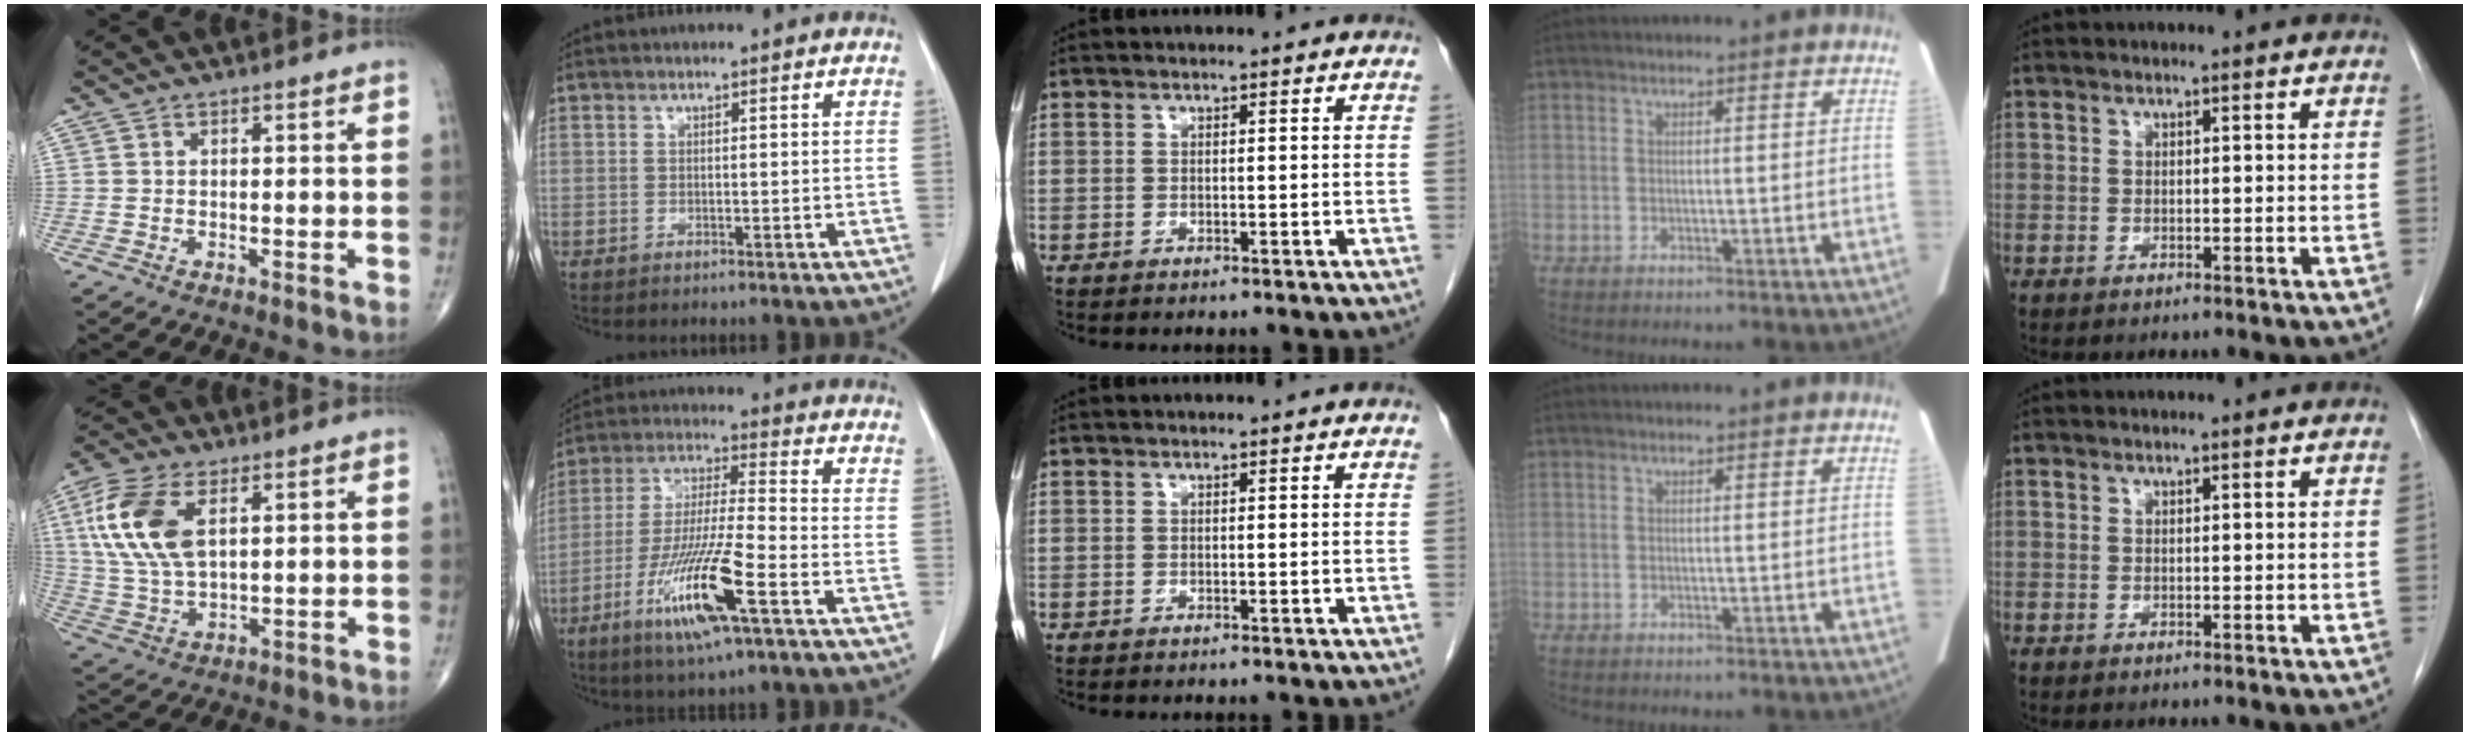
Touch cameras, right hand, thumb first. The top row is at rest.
{"thumb": {"total": 14.6, "force": [4.7, 7.6, 11.6], "torque": [-0.251, -0.005, 0.096]}, "index": {"total": 14.5, "force": [-6.7, 0.7, 12.8], "torque": [-0.257, -0.023, -0.123]}}